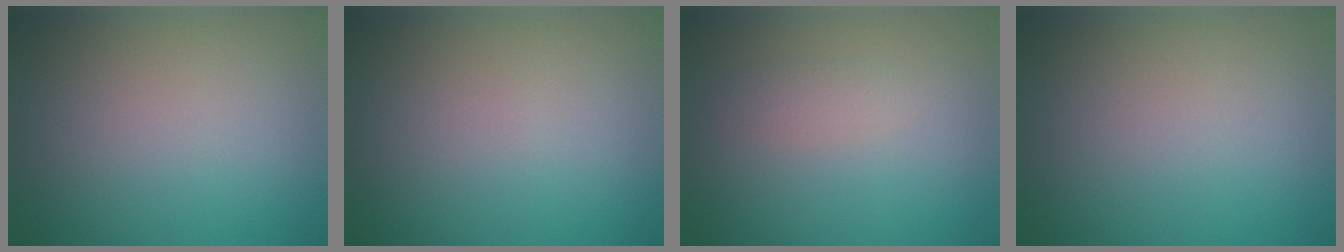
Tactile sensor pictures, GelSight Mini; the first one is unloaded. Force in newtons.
{"total": 0.0}
{"total": 1.2, "press": 1.2, "slide": 0.1}
{"total": 0.0}